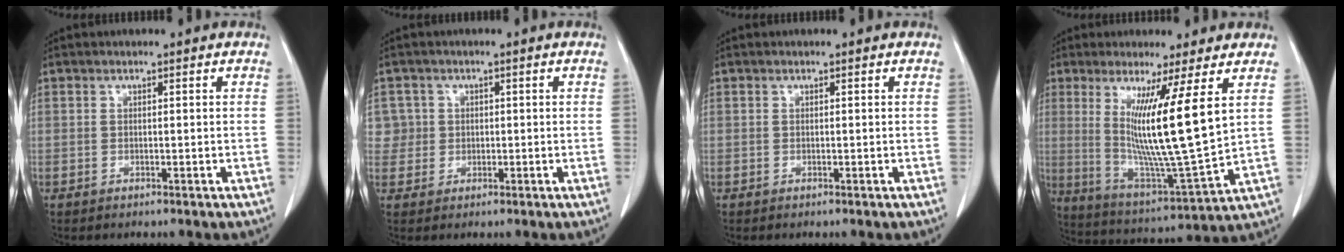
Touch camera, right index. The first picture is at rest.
{"total": 3.6, "force": [0.7, 3.5, -0.3], "torque": [0.026, 0.009, 0.011]}
{"total": 0.0}
{"total": 14.4, "force": [4.2, -0.9, 13.7], "torque": [-0.254, -0.041, 0.076]}